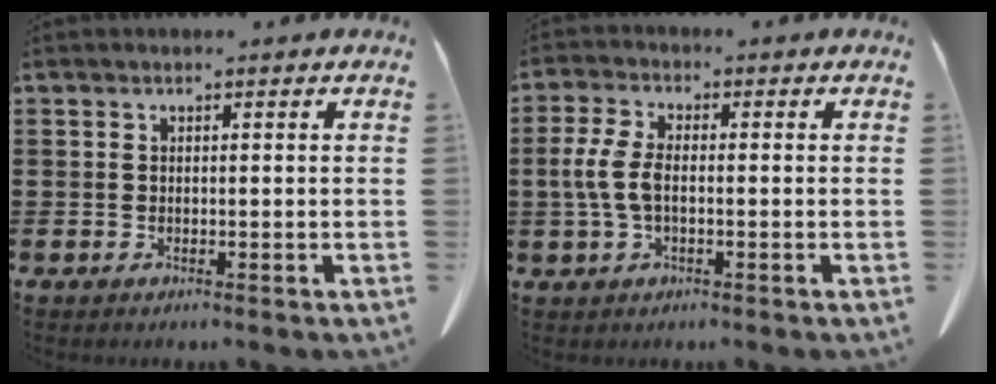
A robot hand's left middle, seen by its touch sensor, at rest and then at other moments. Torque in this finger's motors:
{"motor_torque": [0.32, -0.24, 0.59, 0.21]}